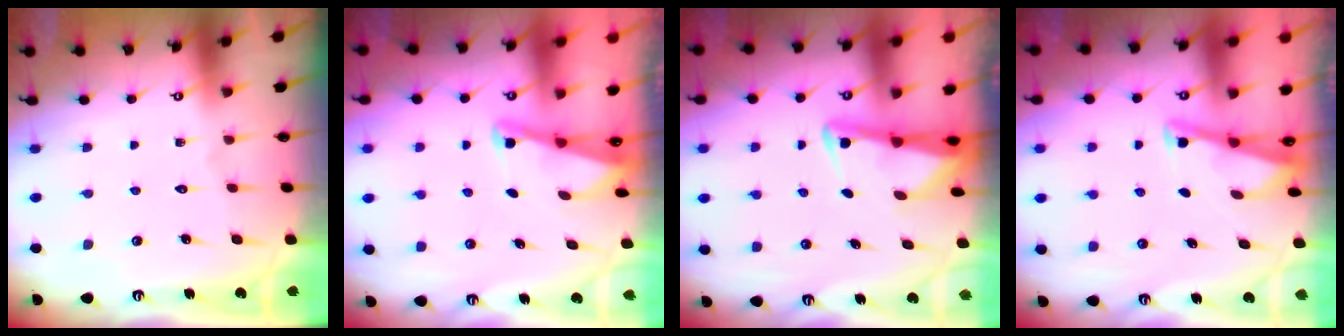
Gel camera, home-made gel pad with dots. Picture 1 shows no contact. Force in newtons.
{"total": 2.1, "press": 2.0, "slide": 0.3}
{"total": 2.9, "press": 2.9, "slide": 0.4}
{"total": 2.9, "press": 2.9, "slide": 0.3}